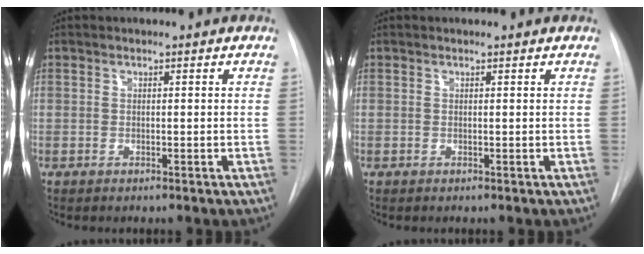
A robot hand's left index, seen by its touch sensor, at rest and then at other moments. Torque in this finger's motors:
{"motor_torque": [0.04, 0.16, -0.01, 0.00]}